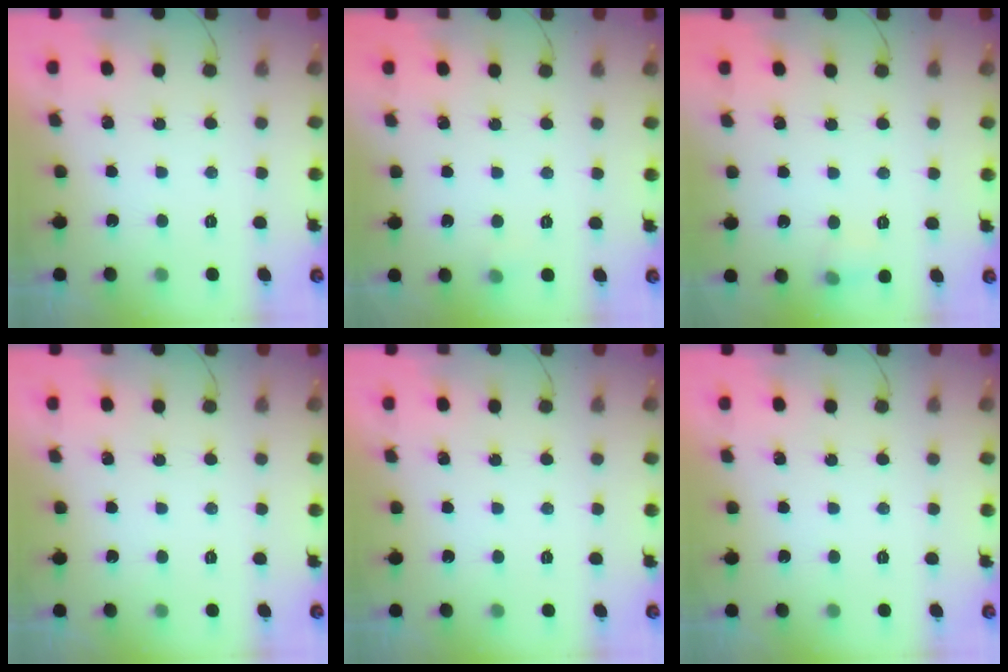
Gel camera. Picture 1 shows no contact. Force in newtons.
{"total": 3.1, "press": 2.9, "slide": 1.1}
{"total": 5.5, "press": 5.2, "slide": 1.6}
{"total": 0.0}
{"total": 0.0}
{"total": 0.0}